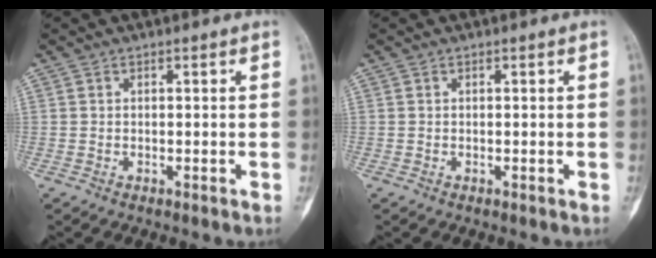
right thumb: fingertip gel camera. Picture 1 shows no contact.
{"total": 0.0}